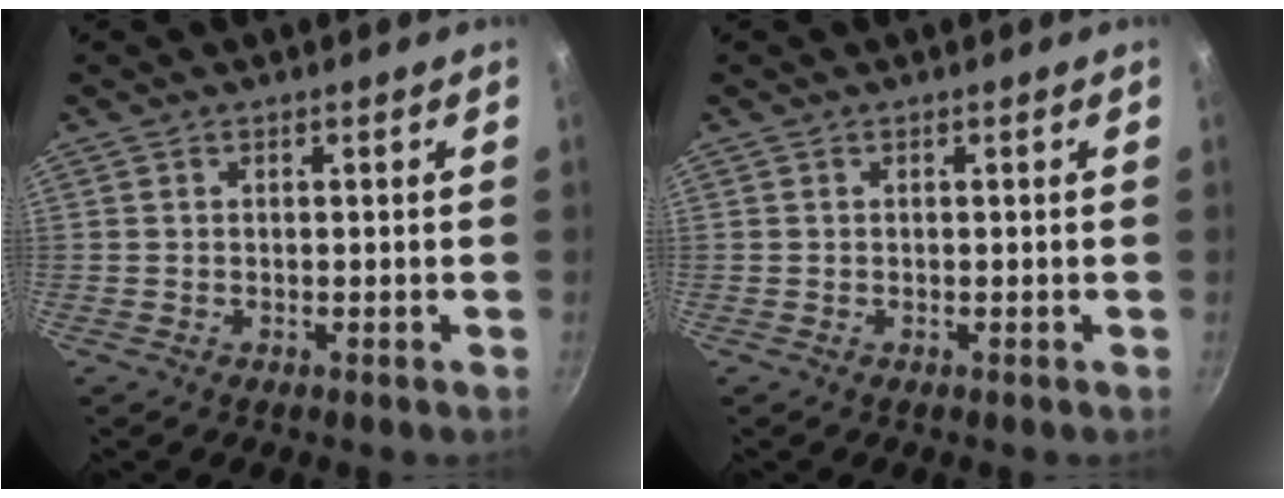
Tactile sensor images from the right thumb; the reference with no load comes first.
{"total": 0.0}